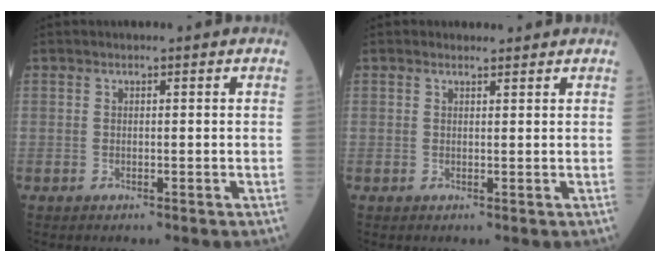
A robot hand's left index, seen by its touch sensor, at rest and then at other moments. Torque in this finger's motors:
{"motor_torque": [0.44, -0.91, -0.01, 0.01]}